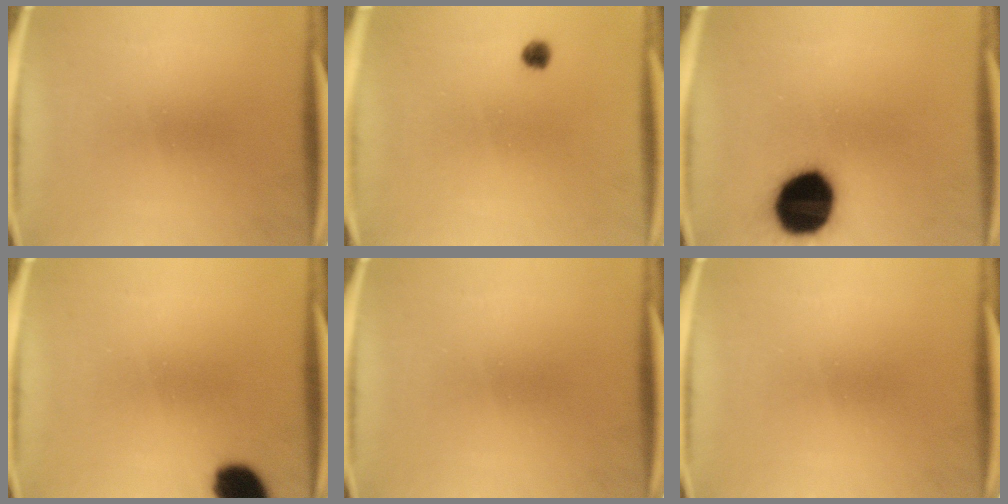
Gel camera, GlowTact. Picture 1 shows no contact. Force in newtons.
{"total": 1.8}
{"total": 18.7}
{"total": 8.6}
{"total": 0.0}
{"total": 0.0}